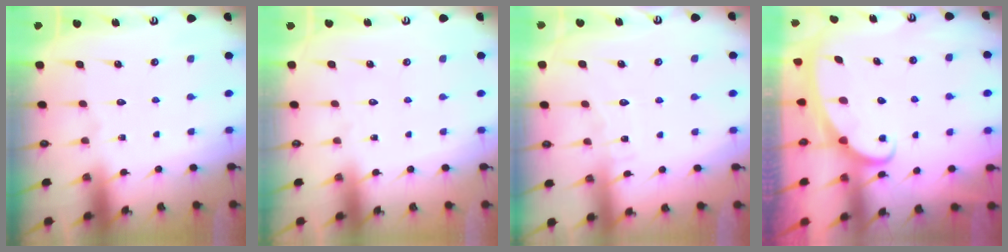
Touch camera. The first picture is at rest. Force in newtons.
{"total": 0.0}
{"total": 4.4, "press": 4.3, "slide": 0.4}
{"total": 2.4, "press": 2.4, "slide": 0.3}